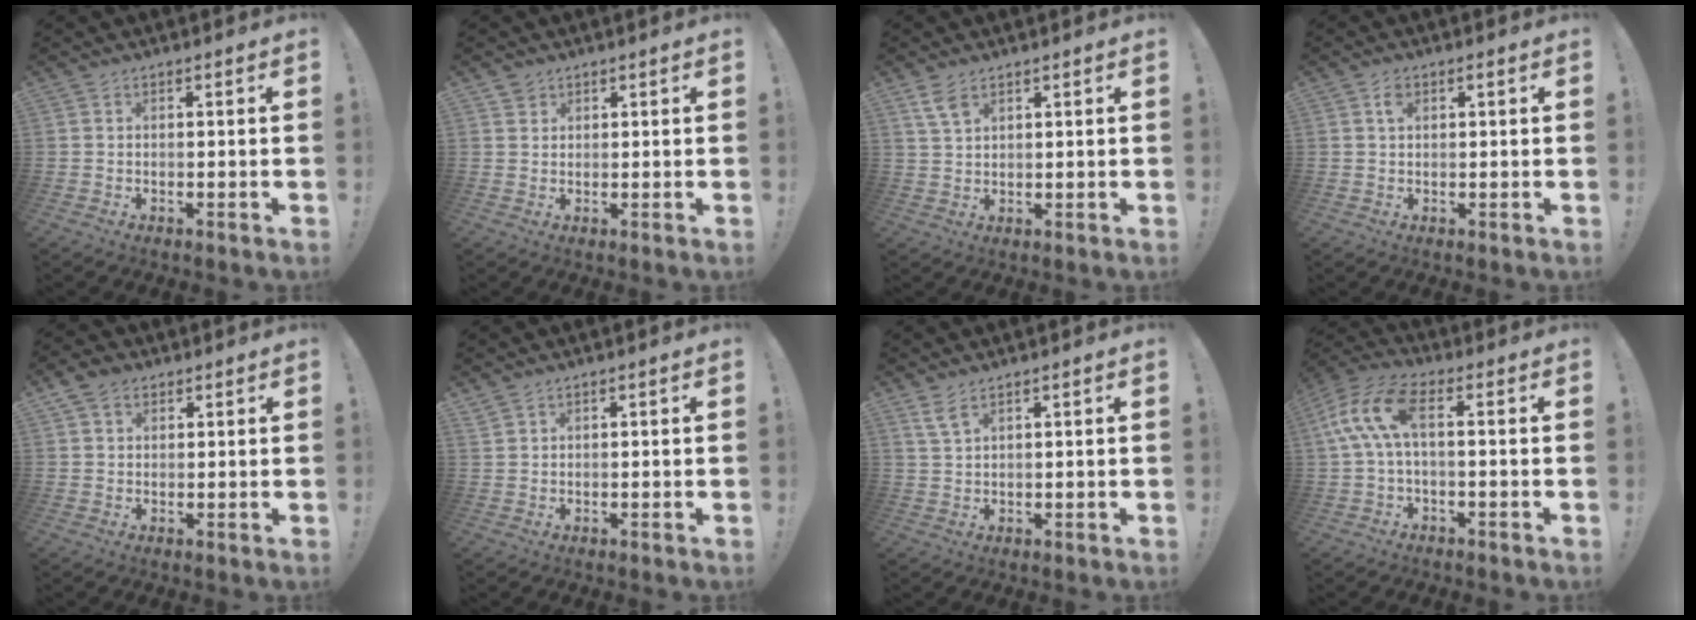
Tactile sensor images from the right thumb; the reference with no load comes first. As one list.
[{"total": 1.8, "force": [1.5, 1.1, 0.1], "torque": [0.008, -0.009, 0.027]}, {"total": 4.9, "force": [3.1, 2.2, 3.1], "torque": [-0.054, -0.012, 0.058]}, {"total": 2.2, "force": [0.8, 1.3, 1.6], "torque": [-0.020, 0.000, 0.011]}, {"total": 5.0, "force": [2.6, 3.6, 2.2], "torque": [-0.035, -0.002, 0.051]}, {"total": 1.7, "force": [1.3, 0.6, 0.9], "torque": [-0.020, -0.002, 0.026]}, {"total": 4.2, "force": [2.8, 1.1, 2.9], "torque": [-0.067, -0.003, 0.052]}, {"total": 11.3, "force": [1.8, 4.9, 10.0], "torque": [-0.206, 0.002, 0.033]}]